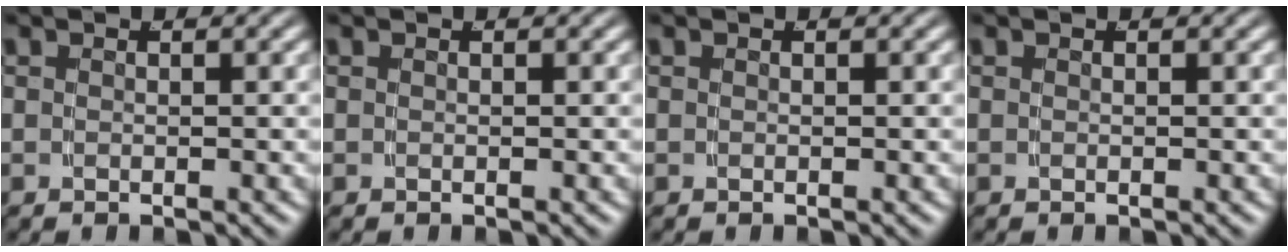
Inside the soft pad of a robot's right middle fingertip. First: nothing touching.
{"total": 0.0}
{"total": 0.0}
{"total": 0.0}